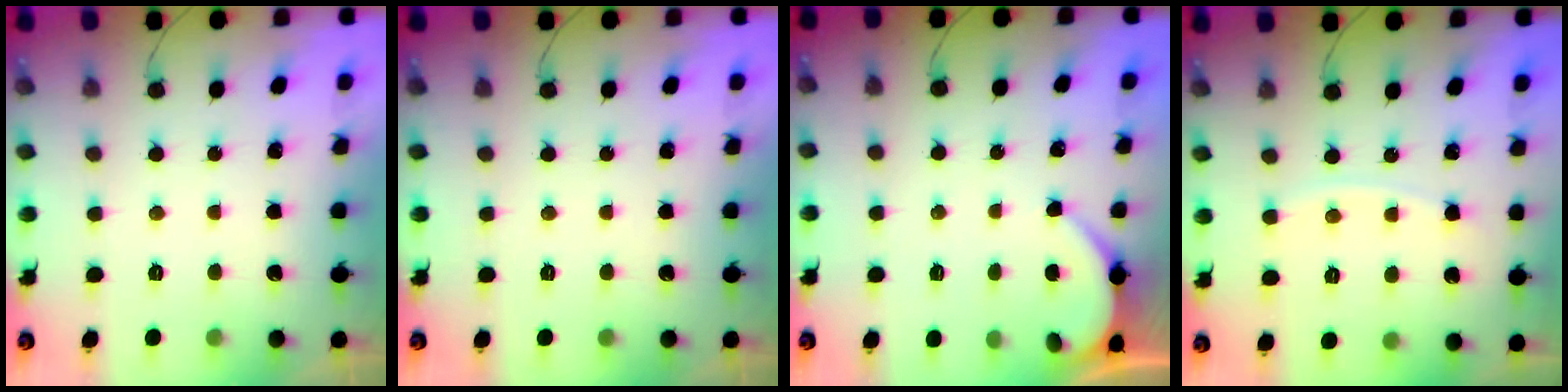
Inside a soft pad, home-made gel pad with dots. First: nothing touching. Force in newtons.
{"total": 0.0}
{"total": 1.6, "press": 1.6, "slide": 0.2}
{"total": 3.7, "press": 3.6, "slide": 0.4}